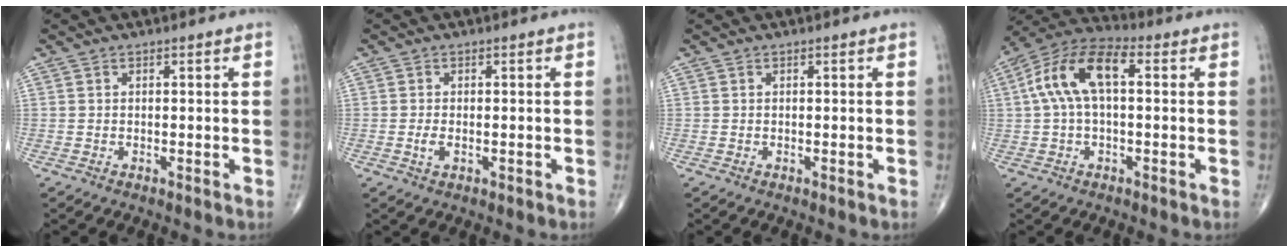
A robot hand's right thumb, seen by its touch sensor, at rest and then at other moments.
{"total": 1.9, "force": [-0.4, 1.0, 1.6], "torque": [-0.035, -0.002, -0.010]}
{"total": 0.0}
{"total": 12.5, "force": [2.0, 6.1, 10.7], "torque": [-0.215, 0.042, 0.028]}